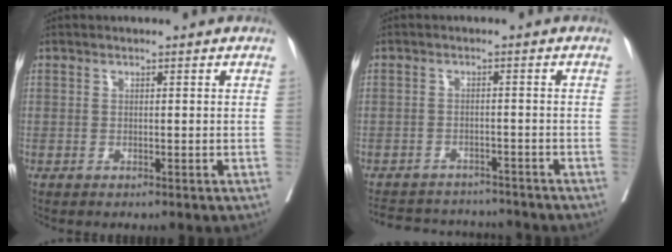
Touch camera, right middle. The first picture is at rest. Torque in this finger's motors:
{"motor_torque": [-0.54, -0.44, -0.03, -0.01]}